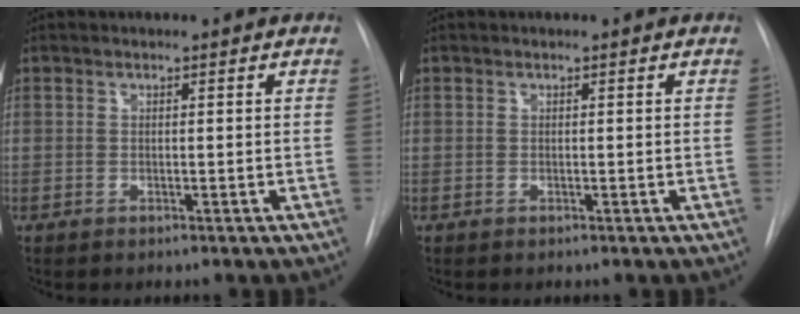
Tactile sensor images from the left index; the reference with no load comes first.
{"total": 0.0}